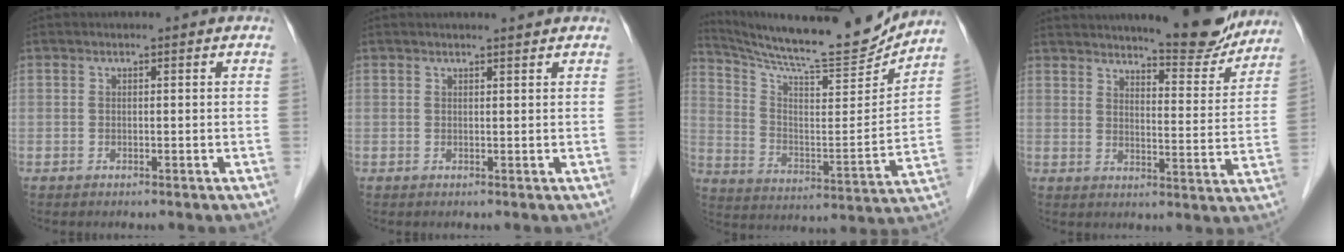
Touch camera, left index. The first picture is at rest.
{"total": 1.7, "force": [1.6, -0.2, 0.5], "torque": [-0.009, 0.003, 0.024]}
{"total": 18.9, "force": [18.0, 0.5, 5.7], "torque": [-0.114, -0.052, 0.277]}
{"total": 13.2, "force": [12.1, 1.6, 5.0], "torque": [-0.065, -0.023, 0.156]}